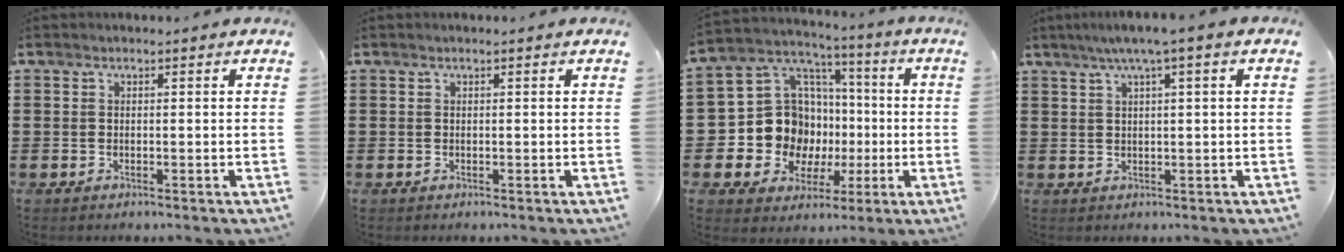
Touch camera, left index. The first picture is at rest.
{"total": 0.0}
{"total": 13.1, "force": [-2.2, 12.0, 4.9], "torque": [-0.132, -0.001, -0.030]}
{"total": 3.0, "force": [1.0, -0.2, 2.8], "torque": [-0.054, -0.002, 0.015]}